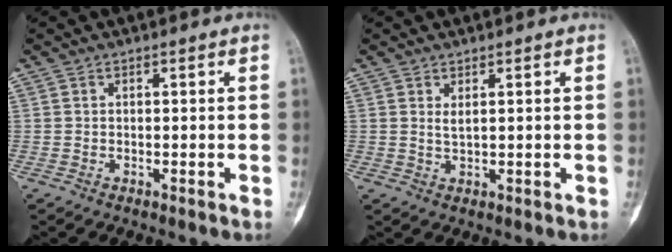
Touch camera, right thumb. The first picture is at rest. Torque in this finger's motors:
{"motor_torque": [-0.27, 0.21, -0.09, 0.15, 0.08]}